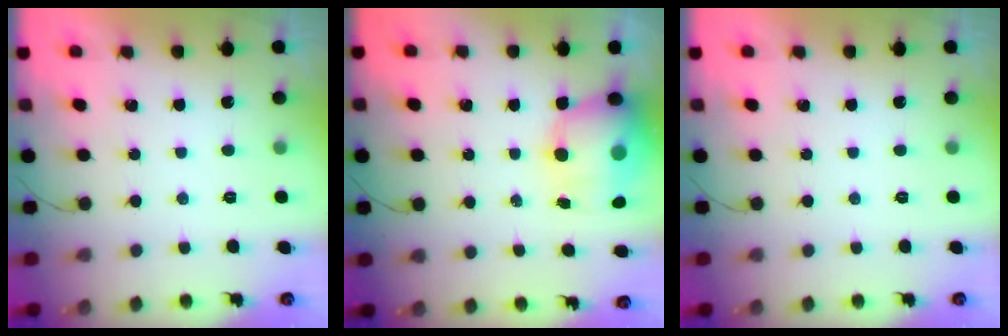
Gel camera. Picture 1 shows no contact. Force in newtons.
{"total": 11.4, "press": 11.0, "slide": 2.8}
{"total": 0.0}